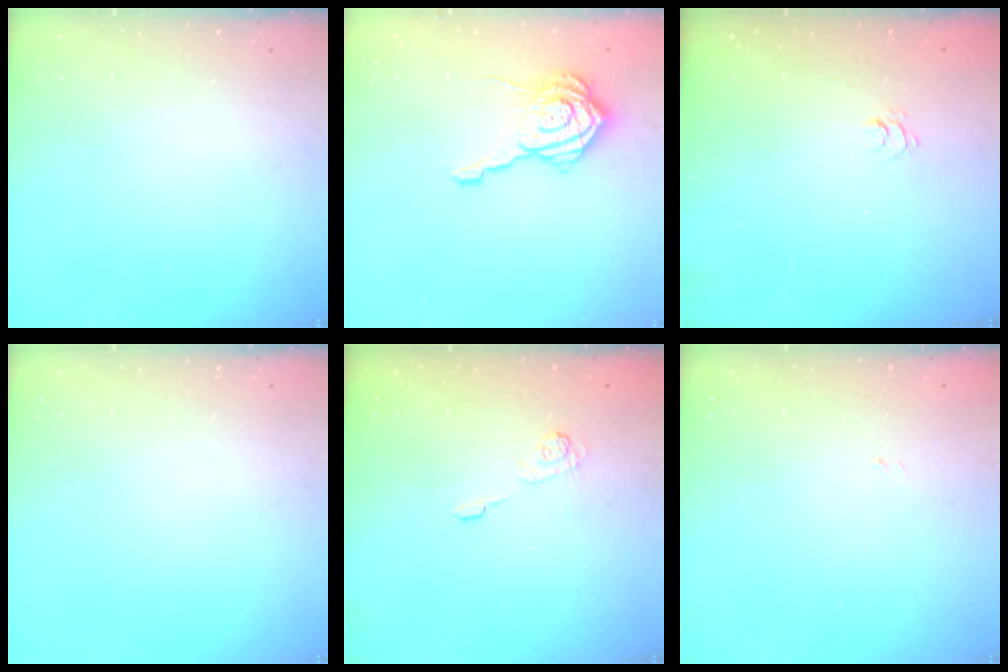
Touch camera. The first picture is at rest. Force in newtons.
{"total": 13.5, "press": 13.4, "slide": 1.1}
{"total": 2.8, "press": 2.5, "slide": 1.3}
{"total": 0.0}
{"total": 3.7, "press": 3.4, "slide": 1.6}
{"total": 2.8, "press": 2.6, "slide": 0.8}